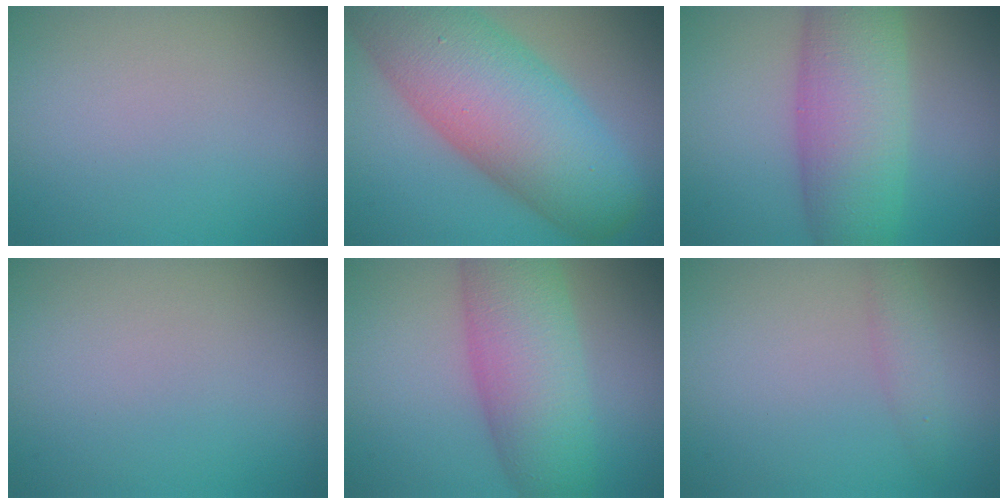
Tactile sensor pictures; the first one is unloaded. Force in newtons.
{"total": 13.2, "press": 13.2, "slide": 0.4}
{"total": 8.5, "press": 8.5, "slide": 0.1}
{"total": 0.0}
{"total": 8.3, "press": 8.3, "slide": 0.1}
{"total": 1.6, "press": 1.6, "slide": 0.1}